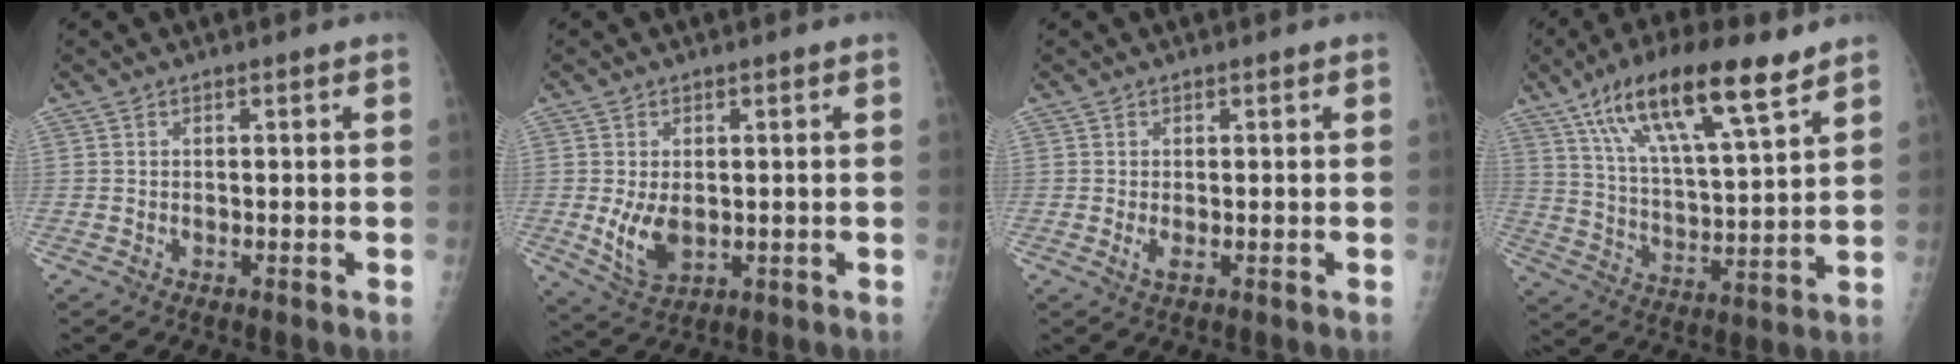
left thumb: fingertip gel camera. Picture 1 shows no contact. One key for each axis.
{"total": 6.4, "fx": -0.4, "fy": 4.0, "fz": 5.0, "tx": -0.087, "ty": -0.014, "tz": 0.005}
{"total": 1.5, "fx": -0.2, "fy": 0.5, "fz": 1.4, "tx": -0.028, "ty": -0.004, "tz": -0.002}
{"total": 19.6, "fx": 11.9, "fy": 5.2, "fz": 14.7, "tx": -0.240, "ty": -0.033, "tz": 0.213}